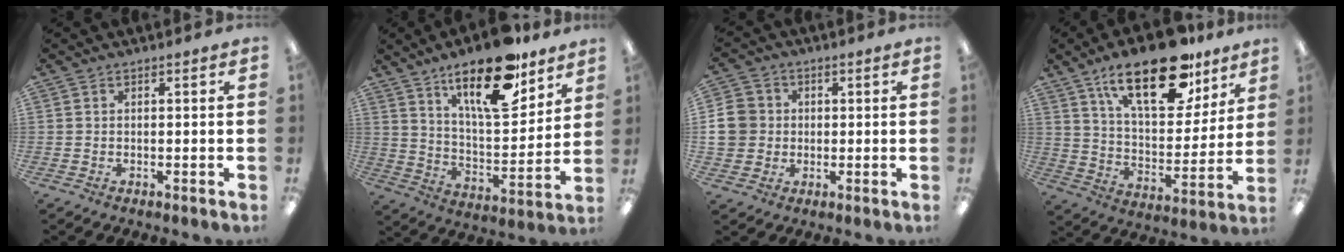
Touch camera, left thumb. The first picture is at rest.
{"total": 20.0, "force": [13.8, 7.2, 12.6], "torque": [-0.203, -0.078, 0.228]}
{"total": 7.6, "force": [0.3, 7.2, 2.4], "torque": [-0.057, 0.011, 0.009]}
{"total": 23.8, "force": [14.9, 10.4, 15.4], "torque": [-0.235, -0.077, 0.249]}